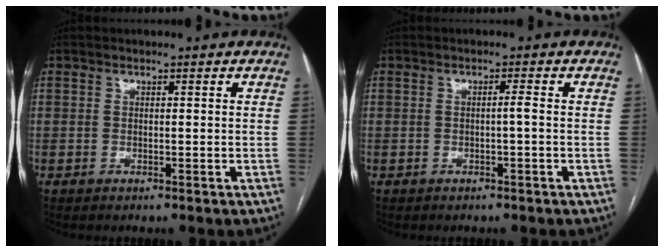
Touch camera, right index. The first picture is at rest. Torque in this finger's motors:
{"motor_torque": [0.00, 0.13, -0.06, 0.02]}